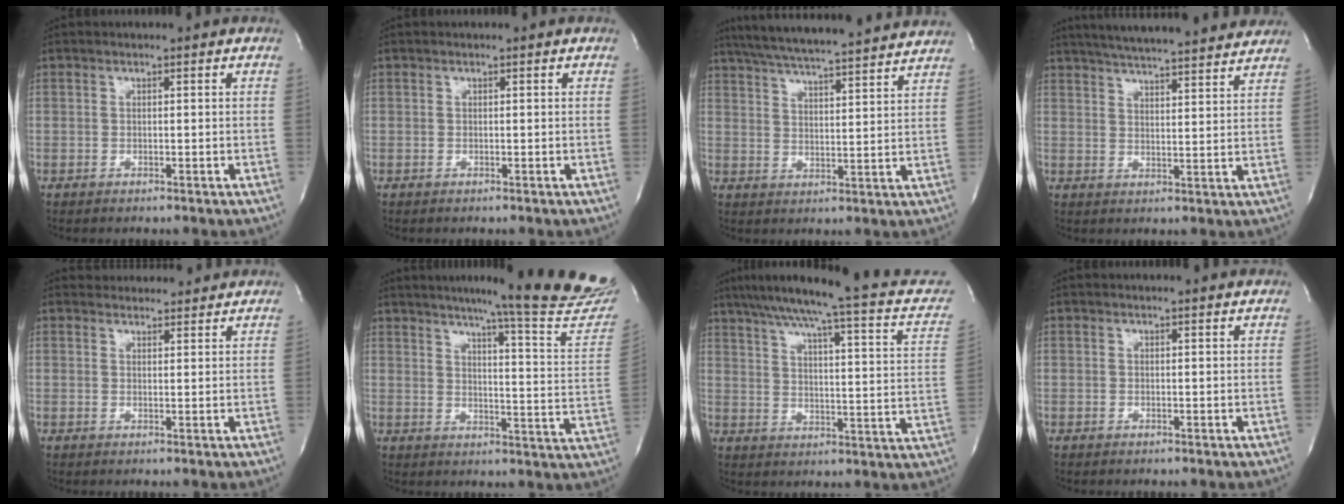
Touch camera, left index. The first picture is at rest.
{"total": 0.0}
{"total": 22.2, "force": [20.0, 1.1, 9.5], "torque": [-0.165, 0.009, 0.272]}
{"total": 20.5, "force": [18.5, 2.0, 8.7], "torque": [-0.143, 0.011, 0.246]}
{"total": 6.1, "force": [5.8, 1.6, 0.6], "torque": [-0.002, 0.014, 0.066]}
{"total": 23.3, "force": [20.5, -0.7, 11.0], "torque": [-0.151, -0.097, 0.242]}
{"total": 22.7, "force": [19.4, 1.2, 11.7], "torque": [-0.177, -0.029, 0.240]}
{"total": 1.8, "force": [1.8, 0.0, 0.3], "torque": [-0.011, -0.004, 0.011]}